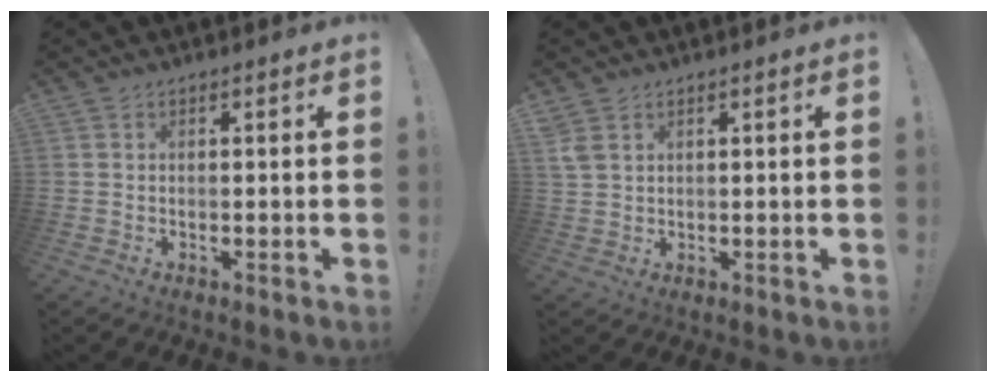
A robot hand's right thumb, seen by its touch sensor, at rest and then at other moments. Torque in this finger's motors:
{"motor_torque": [-0.07, -0.09, -0.12, 0.18, 0.01]}